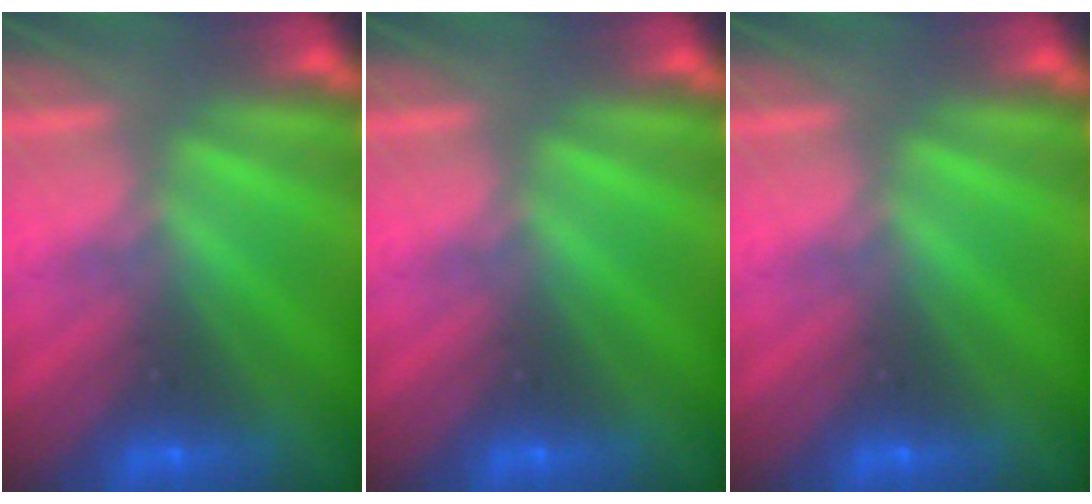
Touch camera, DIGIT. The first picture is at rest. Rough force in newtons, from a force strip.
{"total": 0.0}
{"total": 0.0}